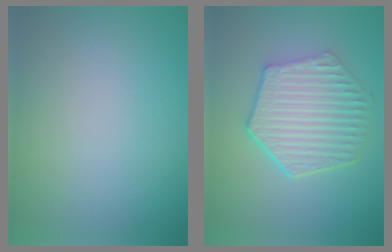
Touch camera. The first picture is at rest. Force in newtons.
{"total": 6.4, "press": 4.9, "slide": 4.2}